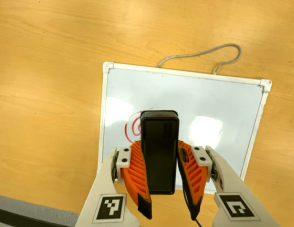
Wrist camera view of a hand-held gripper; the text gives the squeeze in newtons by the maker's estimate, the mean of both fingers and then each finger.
{"total": 9.9, "left": 7.5, "right": 12.3}